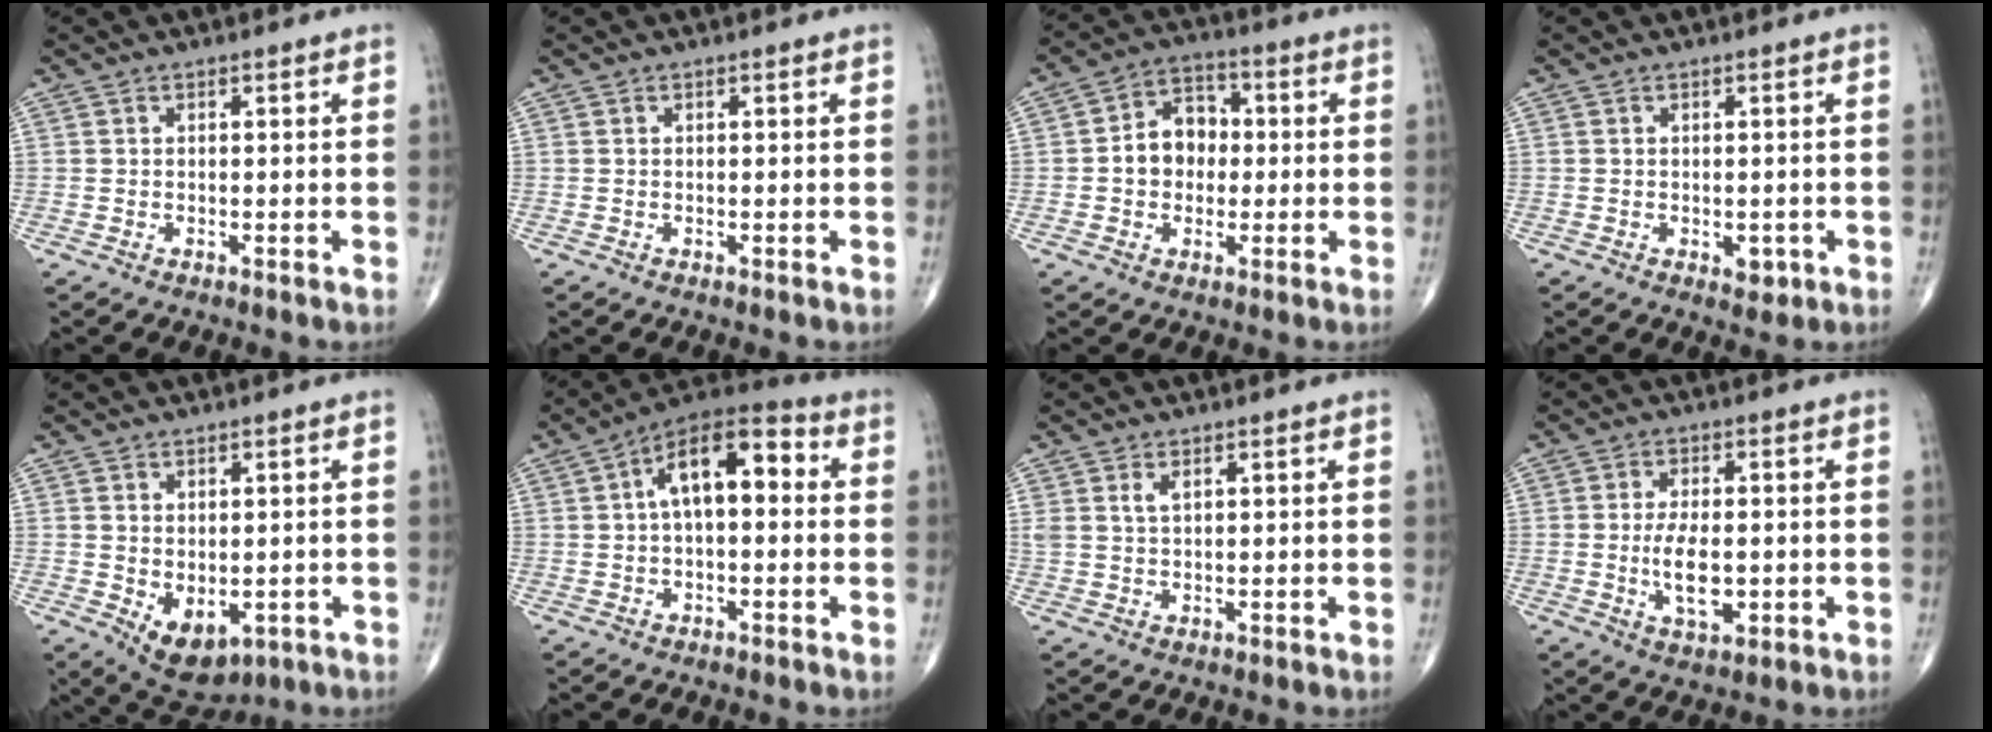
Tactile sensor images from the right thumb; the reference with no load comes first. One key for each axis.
{"total": 0.0}
{"total": 8.4, "fx": -0.2, "fy": 6.7, "fz": 5.1, "tx": -0.053, "ty": 0.025, "tz": -0.013}
{"total": 2.2, "fx": -0.6, "fy": 1.4, "fz": 1.6, "tx": -0.006, "ty": 0.001, "tz": -0.005}
{"total": 7.7, "fx": -1.8, "fy": 4.7, "fz": 5.8, "tx": -0.069, "ty": -0.004, "tz": -0.005}
{"total": 12.4, "fx": 1.7, "fy": 6.1, "fz": 10.6, "tx": -0.157, "ty": 0.041, "tz": 0.015}
{"total": 2.0, "fx": 1.1, "fy": 0.9, "fz": 1.3, "tx": -0.030, "ty": 0.001, "tz": 0.028}
{"total": 7.0, "fx": -0.8, "fy": 3.2, "fz": 6.1, "tx": -0.108, "ty": -0.008, "tz": -0.012}